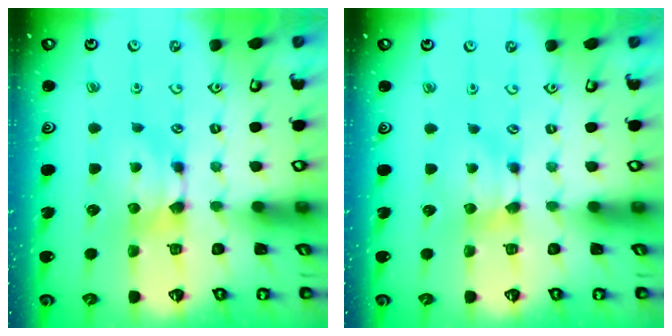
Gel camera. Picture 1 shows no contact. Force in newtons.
{"total": 0.7, "press": 0.6, "slide": 0.5}